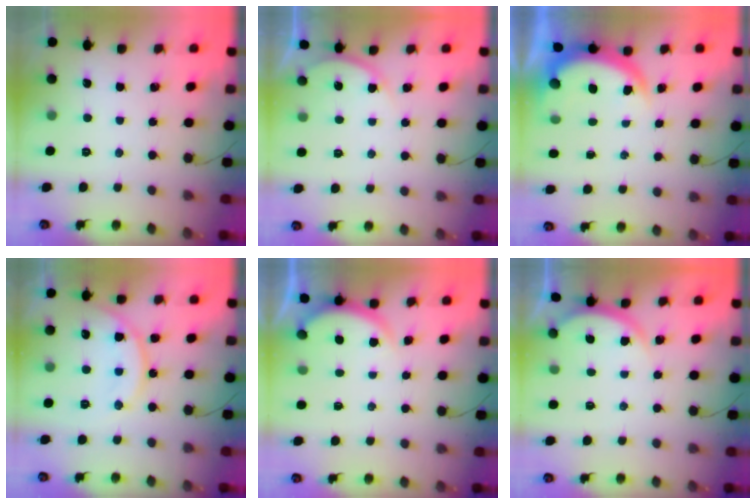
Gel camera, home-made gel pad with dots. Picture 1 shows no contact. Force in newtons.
{"total": 2.9, "press": 2.9, "slide": 0.5}
{"total": 4.6, "press": 4.6, "slide": 0.3}
{"total": 12.9, "press": 12.9, "slide": 1.1}
{"total": 2.2, "press": 2.2, "slide": 0.6}
{"total": 4.2, "press": 4.2, "slide": 0.4}